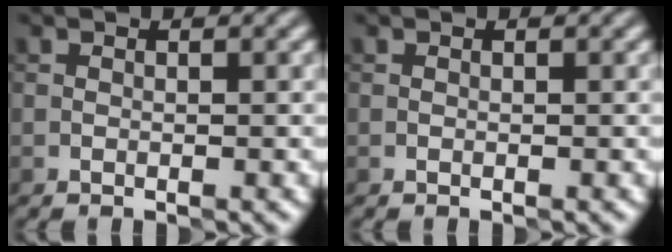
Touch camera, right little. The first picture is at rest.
{"total": 0.0}